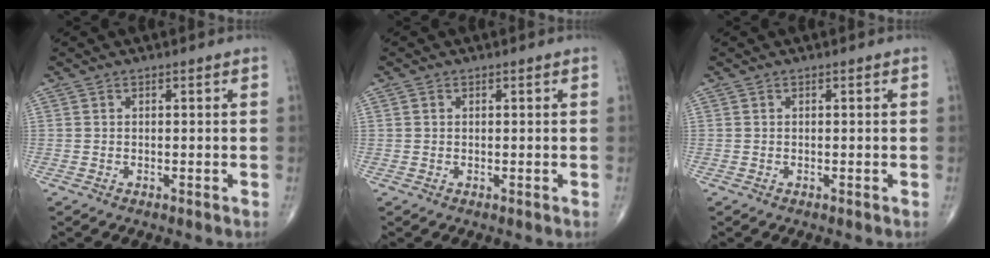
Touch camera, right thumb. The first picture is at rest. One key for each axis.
{"total": 0.6, "fx": 0.2, "fy": 0.5, "fz": 0.2, "tx": 0.000, "ty": 0.000, "tz": 0.003}
{"total": 0.0}